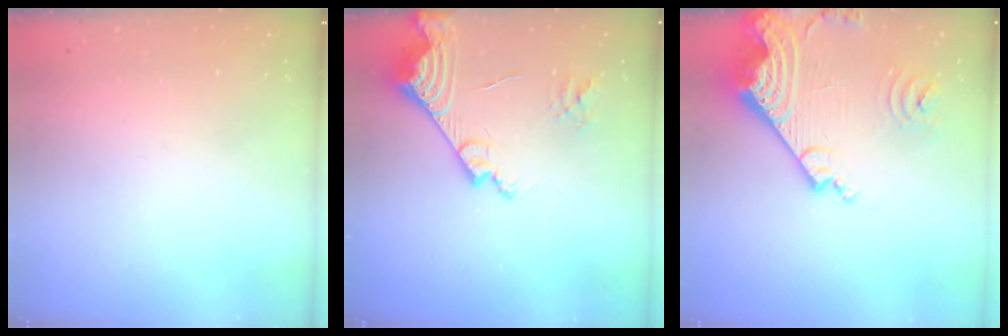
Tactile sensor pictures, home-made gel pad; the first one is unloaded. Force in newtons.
{"total": 16.3, "press": 16.2, "slide": 2.4}
{"total": 23.6, "press": 23.4, "slide": 2.8}